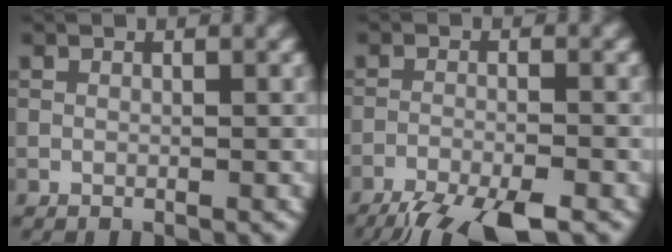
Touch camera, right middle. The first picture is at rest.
{"total": 8.8, "force": [-7.4, 1.7, 4.4], "torque": [-0.083, -0.034, -0.119]}